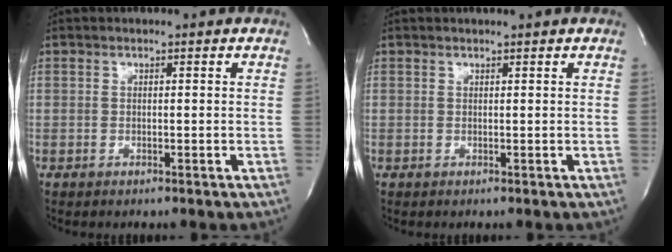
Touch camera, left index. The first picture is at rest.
{"total": 1.0, "force": [0.9, -0.3, 0.4], "torque": [-0.007, 0.001, 0.017]}